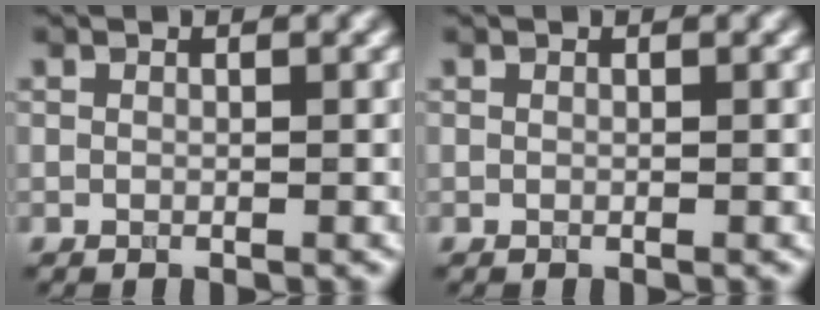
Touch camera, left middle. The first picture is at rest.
{"total": 0.0}